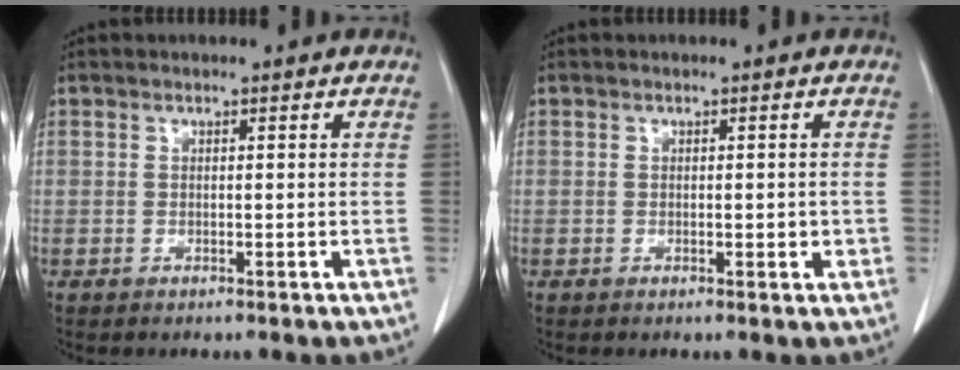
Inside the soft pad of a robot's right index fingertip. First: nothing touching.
{"total": 1.6, "force": [-0.1, 0.8, 1.4], "torque": [-0.015, 0.001, 0.001]}